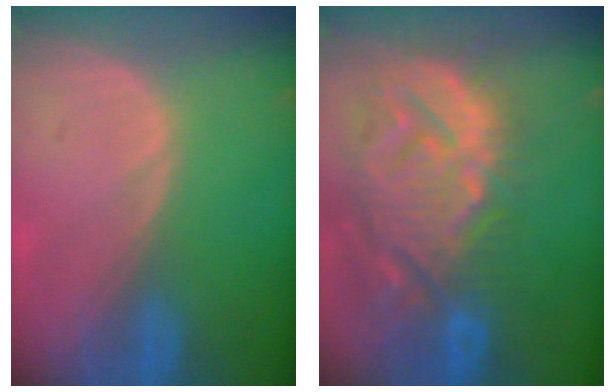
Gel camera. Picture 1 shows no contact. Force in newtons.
{"total": 14.4, "press": 12.4, "slide": 7.4}